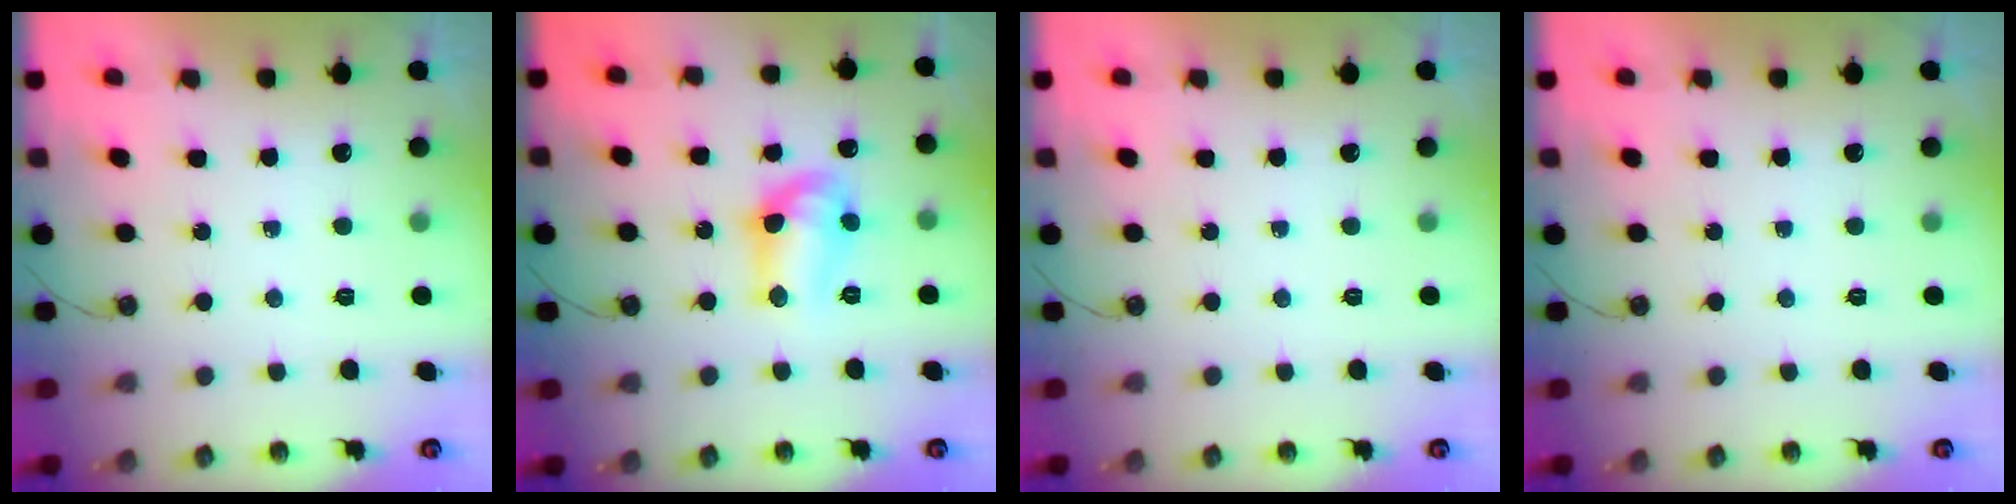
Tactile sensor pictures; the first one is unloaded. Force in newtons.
{"total": 11.3, "press": 11.0, "slide": 2.1}
{"total": 0.0}
{"total": 0.0}